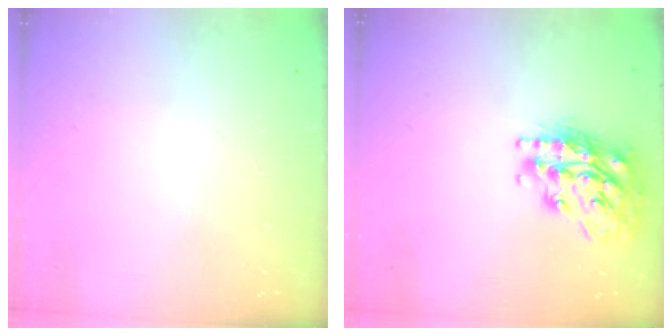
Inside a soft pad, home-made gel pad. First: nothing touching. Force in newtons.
{"total": 19.3, "press": 19.3, "slide": 1.4}